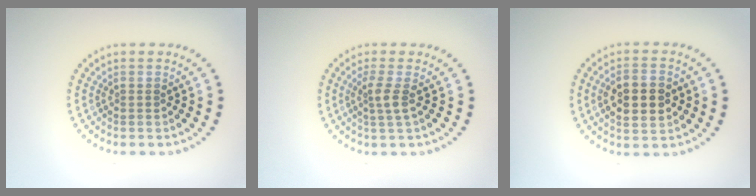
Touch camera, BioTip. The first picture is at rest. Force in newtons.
{"total": 1.9, "press": 1.3, "slide": 1.3}
{"total": 4.6, "press": 4.6, "slide": 0.4}